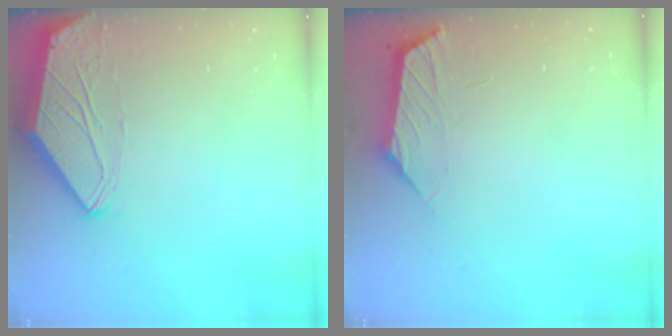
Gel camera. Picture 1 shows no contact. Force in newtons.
{"total": 0.8, "press": 0.7, "slide": 0.4}